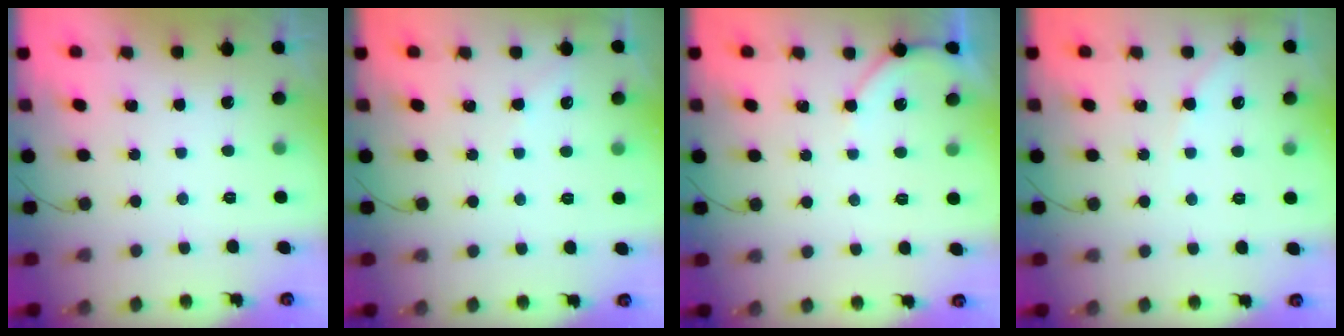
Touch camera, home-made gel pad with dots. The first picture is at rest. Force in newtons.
{"total": 3.0, "press": 3.0, "slide": 0.4}
{"total": 4.9, "press": 4.8, "slide": 0.6}
{"total": 4.4, "press": 4.3, "slide": 0.7}